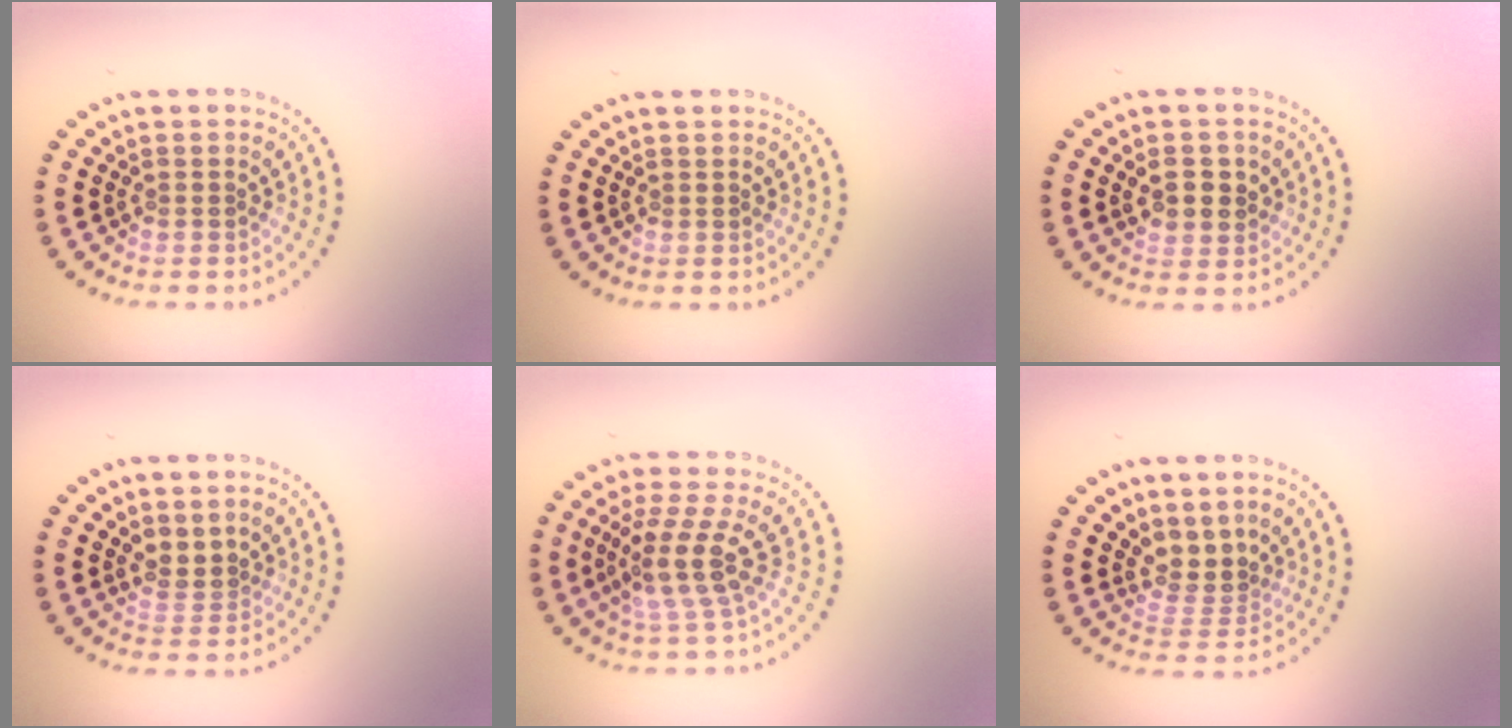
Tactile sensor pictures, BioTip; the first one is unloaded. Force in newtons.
{"total": 0.0}
{"total": 2.8, "press": 2.7, "slide": 0.6}
{"total": 1.8, "press": 1.5, "slide": 1.1}
{"total": 4.0, "press": 3.2, "slide": 2.3}
{"total": 2.8, "press": 2.0, "slide": 2.0}